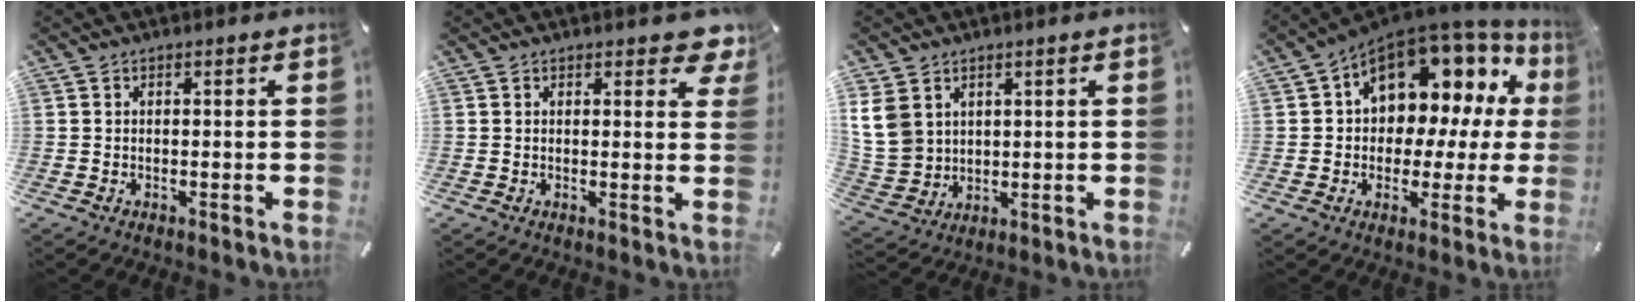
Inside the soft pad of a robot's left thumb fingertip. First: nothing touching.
{"total": 3.7, "force": [2.5, 1.8, 2.1], "torque": [-0.018, -0.012, 0.038]}
{"total": 9.1, "force": [3.8, 7.6, 3.3], "torque": [-0.107, -0.011, 0.072]}
{"total": 13.1, "force": [6.3, 9.0, 7.2], "torque": [-0.093, -0.057, 0.107]}